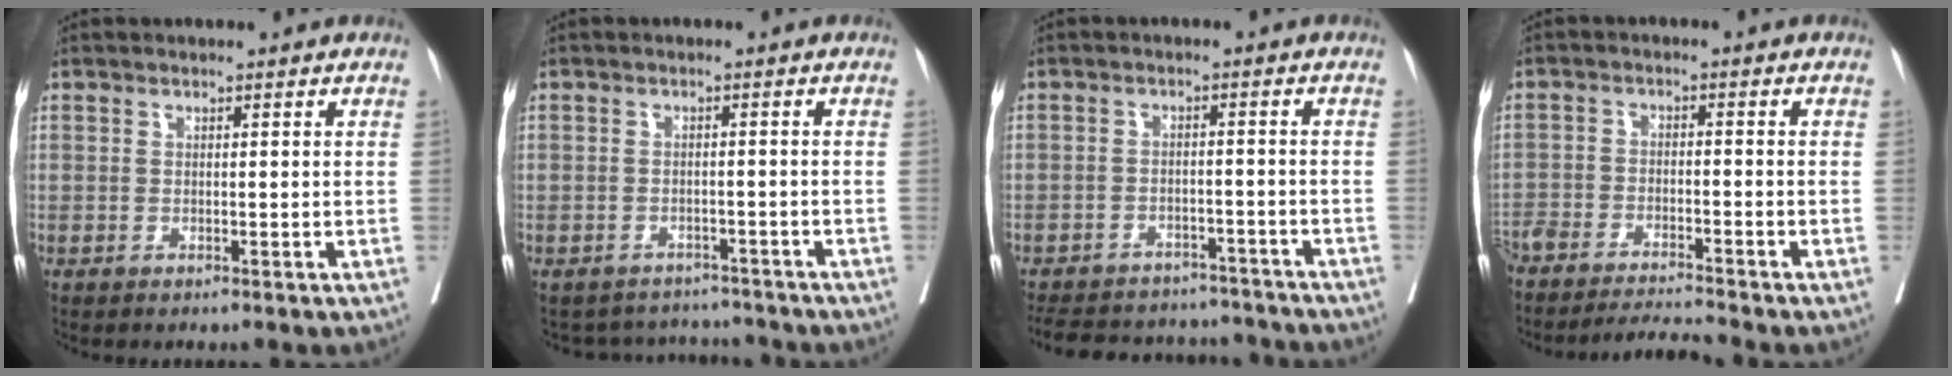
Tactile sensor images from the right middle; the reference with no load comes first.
{"total": 6.3, "force": [-5.9, 2.0, -0.7], "torque": [0.016, 0.022, -0.073]}
{"total": 16.5, "force": [-14.8, 5.8, 4.2], "torque": [-0.100, 0.009, -0.192]}
{"total": 8.0, "force": [-7.7, -0.7, 2.1], "torque": [-0.031, 0.003, -0.132]}